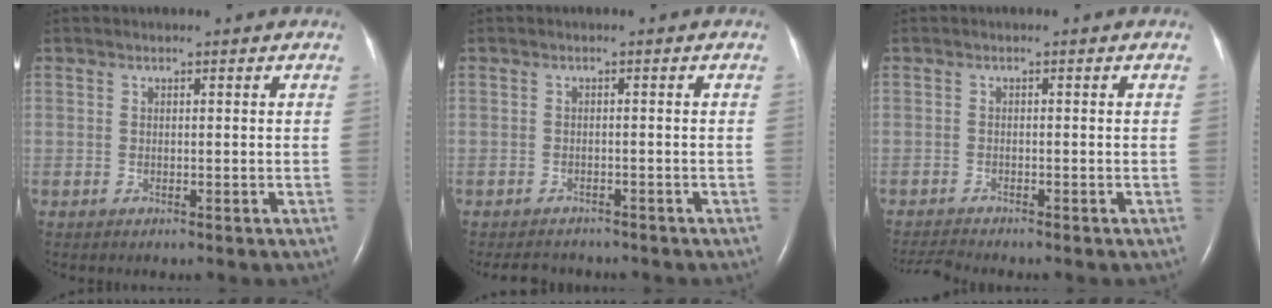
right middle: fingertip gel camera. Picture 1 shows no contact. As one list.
[{"total": 4.3, "force": [-4.0, 1.4, 0.8], "torque": [-0.011, -0.007, -0.056]}, {"total": 2.4, "force": [-2.3, -0.8, 0.1], "torque": [-0.011, -0.017, -0.044]}]